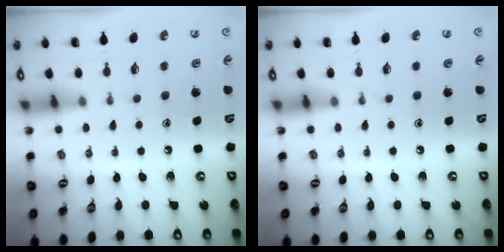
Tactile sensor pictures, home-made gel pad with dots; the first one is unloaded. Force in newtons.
{"total": 0.0}